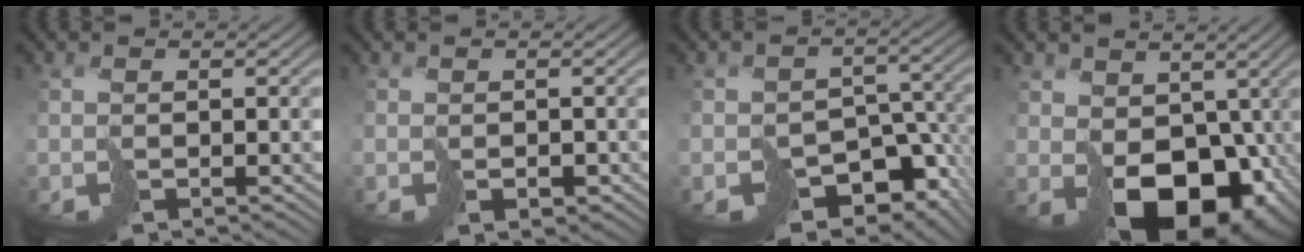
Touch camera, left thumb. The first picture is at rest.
{"total": 1.9, "force": [-0.3, 1.6, 1.0], "torque": [-0.024, -0.012, -0.007]}
{"total": 12.7, "force": [-7.6, 8.4, 5.8], "torque": [-0.089, -0.024, -0.088]}
{"total": 15.0, "force": [-1.5, 10.2, 10.9], "torque": [-0.178, -0.046, -0.009]}